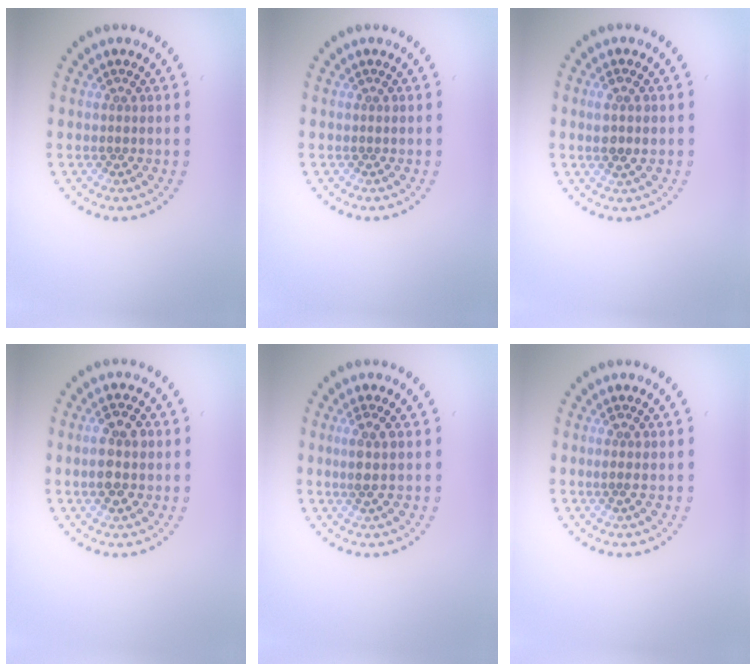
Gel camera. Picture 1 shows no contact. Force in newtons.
{"total": 0.0}
{"total": 1.9, "press": 1.8, "slide": 0.5}
{"total": 3.1, "press": 3.0, "slide": 0.4}
{"total": 1.8, "press": 1.6, "slide": 0.9}
{"total": 0.6, "press": 0.3, "slide": 0.5}